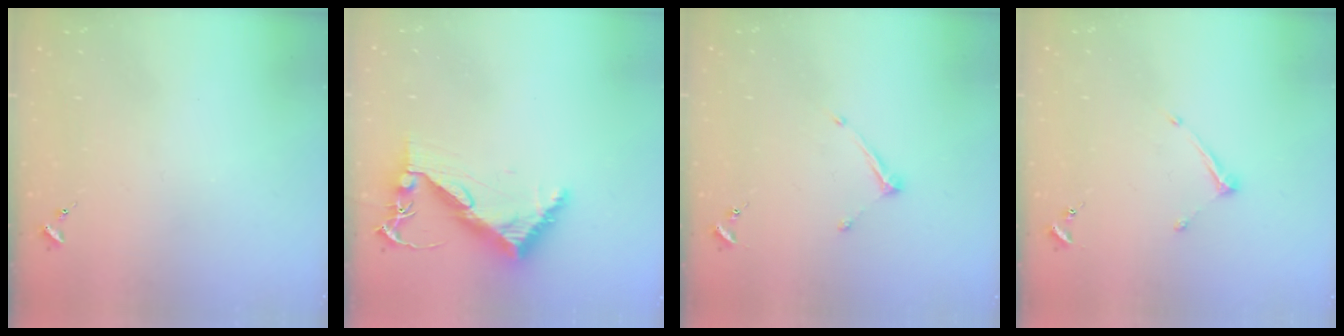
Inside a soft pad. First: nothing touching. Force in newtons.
{"total": 8.3, "press": 8.2, "slide": 1.2}
{"total": 6.6, "press": 6.6, "slide": 0.3}
{"total": 6.6, "press": 6.6, "slide": 0.3}